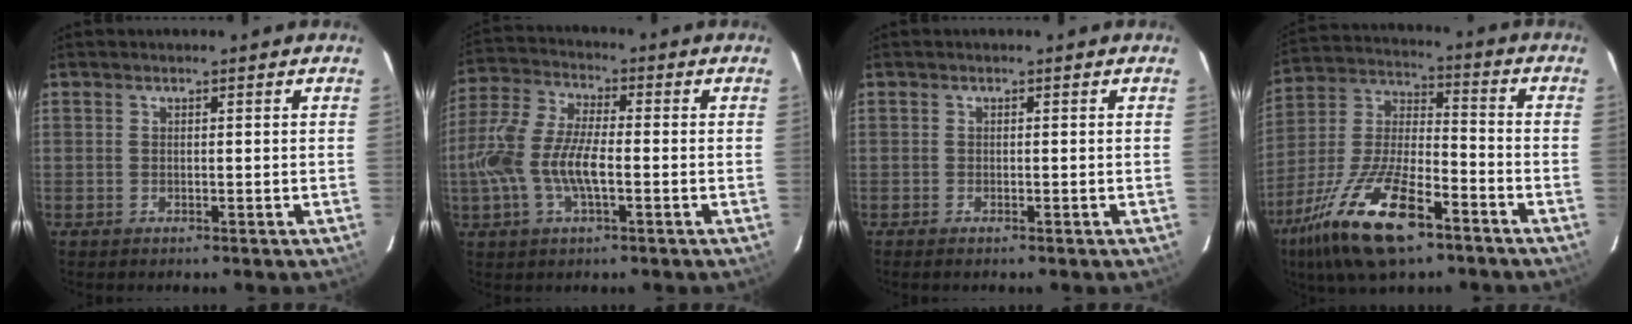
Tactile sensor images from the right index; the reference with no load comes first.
{"total": 12.6, "force": [-2.6, 4.9, 11.3], "torque": [-0.247, 0.001, -0.053]}
{"total": 0.6, "force": [-0.5, 0.1, 0.3], "torque": [-0.007, -0.001, -0.010]}
{"total": 20.2, "force": [-11.9, 7.3, 14.6], "torque": [-0.305, -0.024, -0.220]}